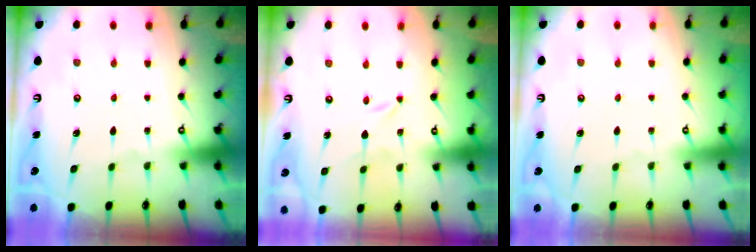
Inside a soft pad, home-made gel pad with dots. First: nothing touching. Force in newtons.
{"total": 0.0}
{"total": 0.0}